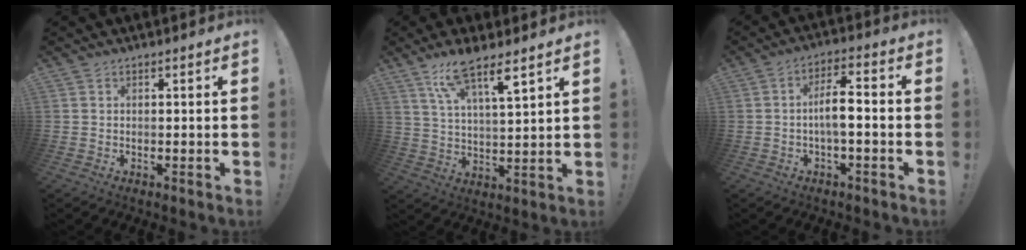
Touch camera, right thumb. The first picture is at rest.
{"total": 10.6, "force": [7.7, 1.2, 7.2], "torque": [-0.128, -0.037, 0.128]}
{"total": 7.7, "force": [-1.2, 2.4, 7.2], "torque": [-0.132, 0.010, -0.023]}